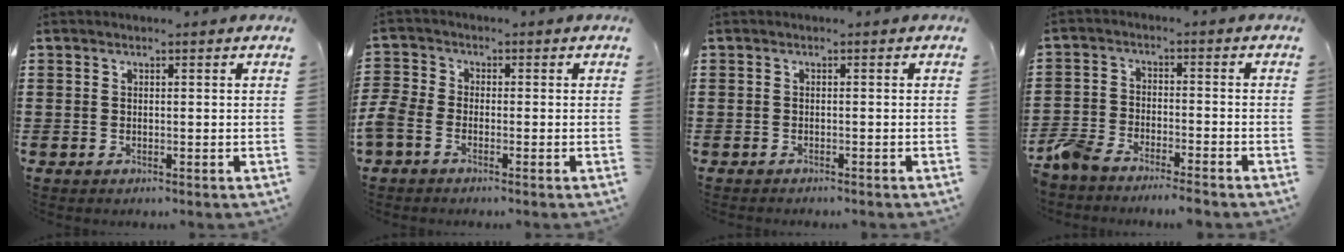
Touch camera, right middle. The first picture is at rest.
{"total": 3.2, "force": [-2.2, 1.5, 1.7], "torque": [-0.059, -0.005, -0.051]}
{"total": 0.5, "force": [-0.5, -0.1, 0.0], "torque": [-0.004, -0.004, -0.009]}
{"total": 5.2, "force": [-4.9, 0.8, 1.3], "torque": [-0.059, -0.005, -0.106]}